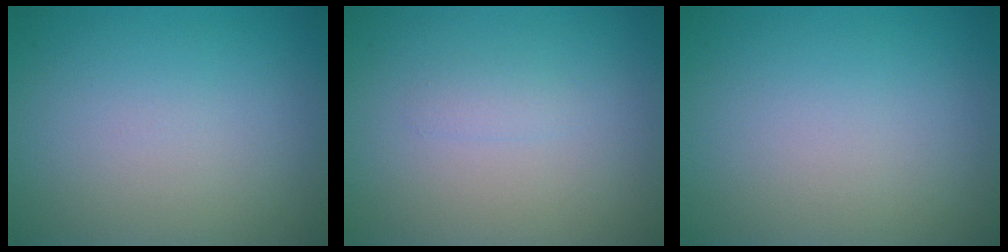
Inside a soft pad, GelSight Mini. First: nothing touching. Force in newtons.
{"total": 0.8, "press": 0.8, "slide": 0.0}
{"total": 0.0}